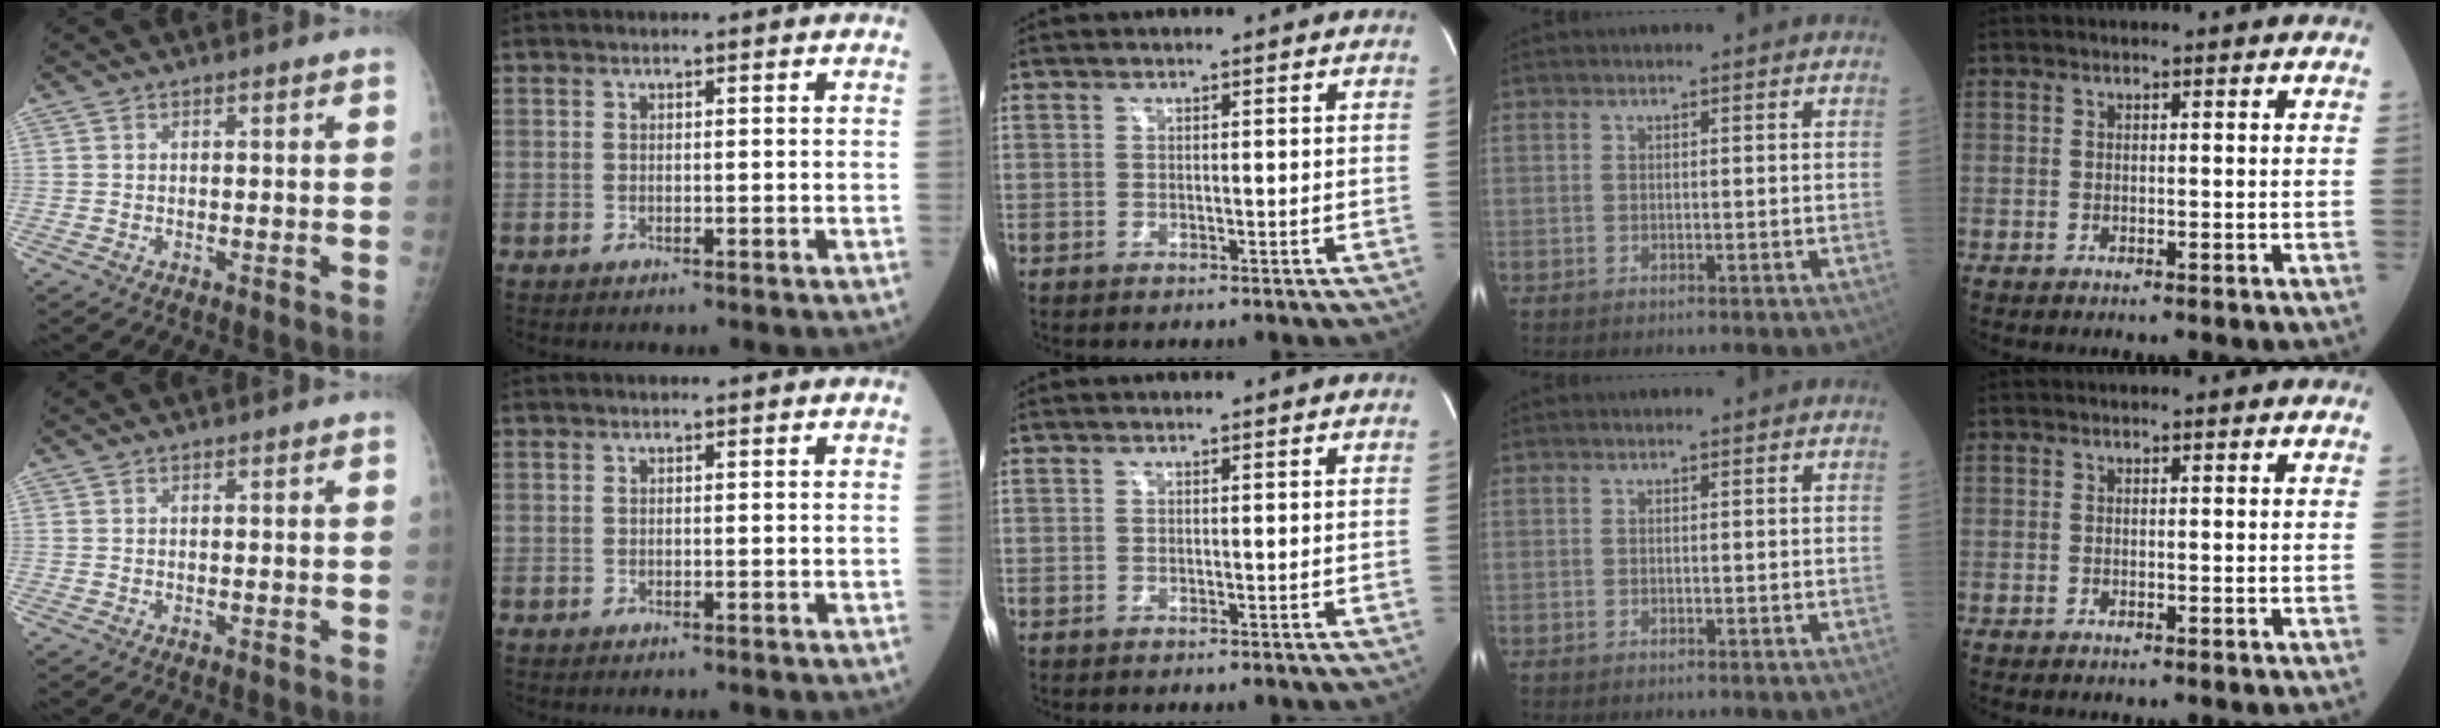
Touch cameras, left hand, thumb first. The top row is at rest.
{}